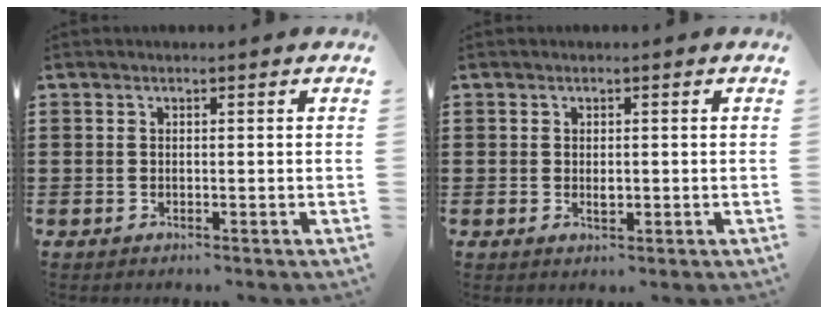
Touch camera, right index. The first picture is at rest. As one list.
[{"total": 1.3, "force": [0.0, 0.7, 1.1], "torque": [-0.021, 0.003, 0.000]}]